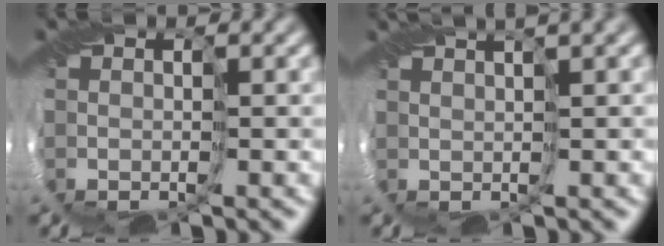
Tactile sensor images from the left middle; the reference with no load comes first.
{"total": 3.3, "force": [2.0, 0.2, 2.7], "torque": [-0.044, 0.010, 0.034]}